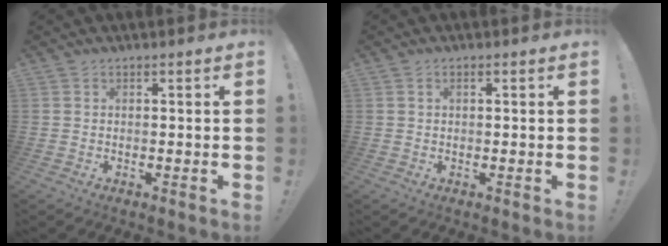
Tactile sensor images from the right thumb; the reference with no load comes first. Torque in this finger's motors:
{"motor_torque": [-0.30, -0.31, -0.26, -0.02, 0.06]}